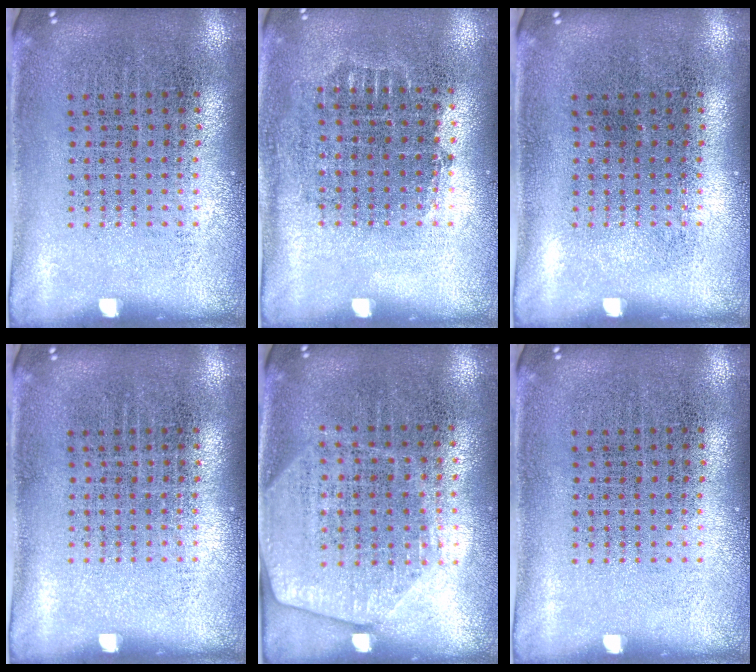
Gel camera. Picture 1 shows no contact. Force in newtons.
{"total": 0.7, "press": 0.6, "slide": 0.3}
{"total": 0.0}
{"total": 0.0}
{"total": 2.0, "press": 1.7, "slide": 0.9}
{"total": 0.0}